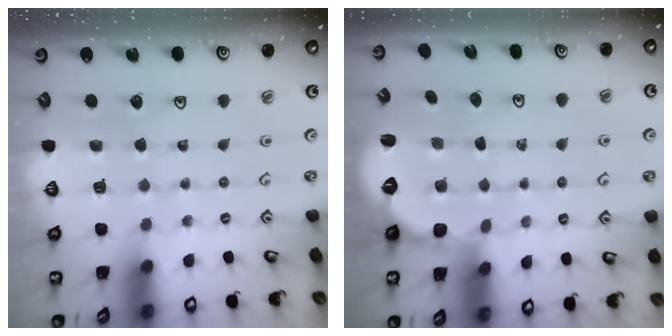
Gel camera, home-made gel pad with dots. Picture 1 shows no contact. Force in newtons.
{"total": 2.4, "press": 1.9, "slide": 1.5}